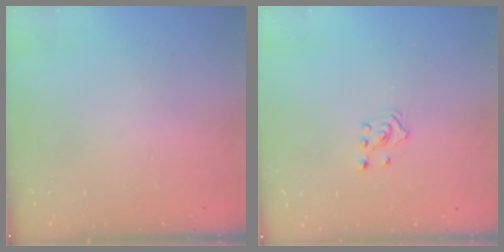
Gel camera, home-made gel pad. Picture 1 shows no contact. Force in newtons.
{"total": 2.1, "press": 1.8, "slide": 0.9}